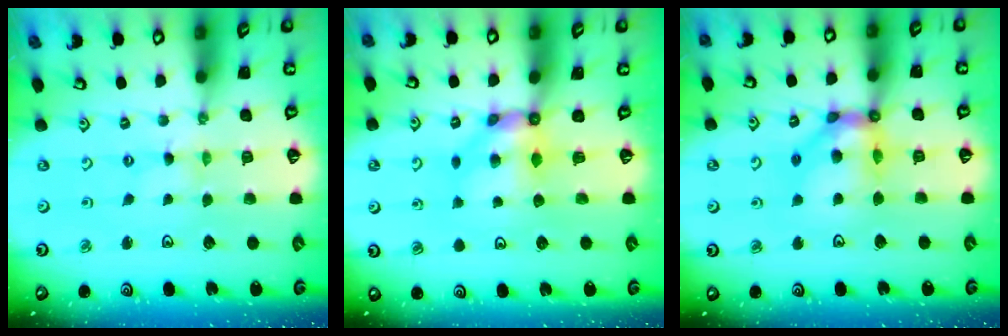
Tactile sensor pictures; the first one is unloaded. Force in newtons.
{"total": 7.0, "press": 7.0, "slide": 0.5}
{"total": 12.8, "press": 12.7, "slide": 1.5}